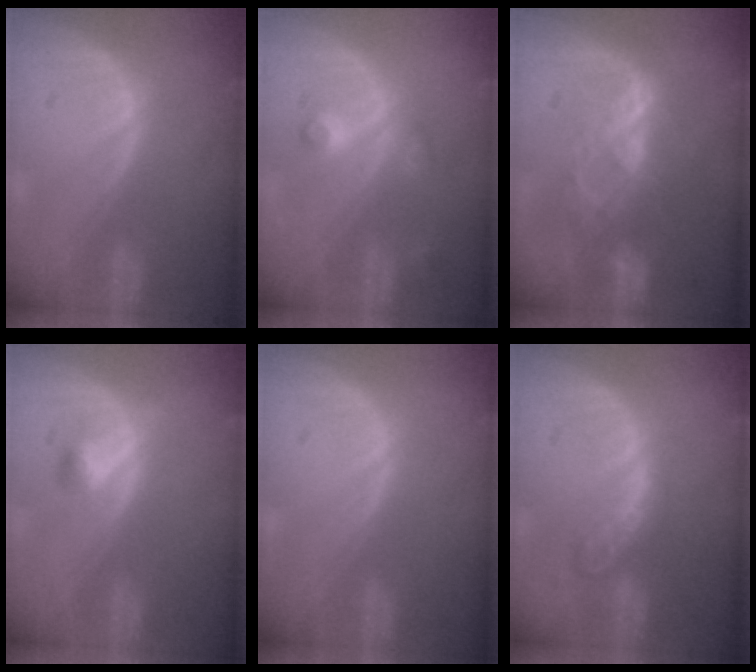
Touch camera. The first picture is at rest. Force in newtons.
{"total": 3.7, "press": 3.4, "slide": 1.4}
{"total": 6.9, "press": 6.7, "slide": 1.6}
{"total": 2.4, "press": 2.4, "slide": 0.2}
{"total": 0.0}
{"total": 4.9, "press": 4.9, "slide": 0.5}